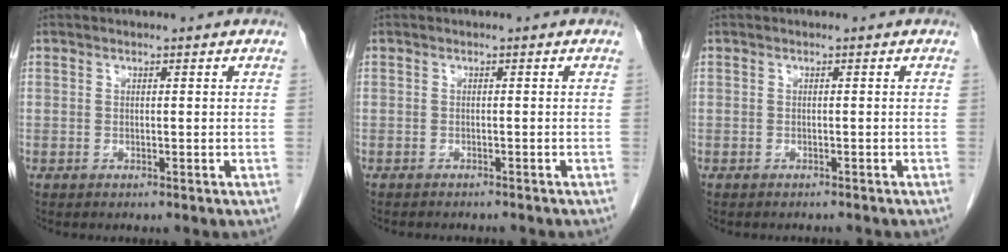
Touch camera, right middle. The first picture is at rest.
{"total": 4.9, "force": [-4.4, 1.1, 1.8], "torque": [-0.020, -0.003, -0.053]}
{"total": 2.5, "force": [-2.3, 0.6, 0.7], "torque": [-0.010, -0.003, -0.029]}